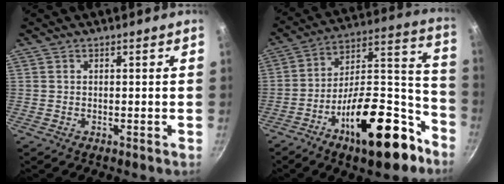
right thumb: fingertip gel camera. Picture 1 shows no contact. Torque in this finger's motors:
{"motor_torque": [0.36, 0.61, 1.59, -1.19, 0.46]}